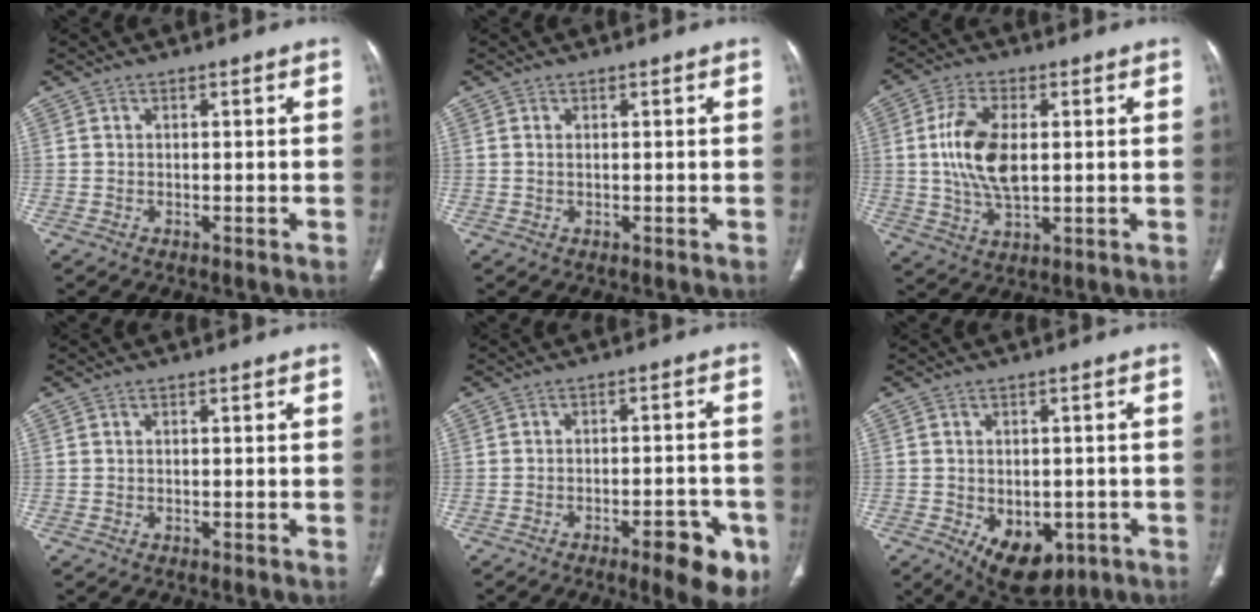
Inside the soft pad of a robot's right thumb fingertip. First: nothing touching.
{"total": 0.6, "force": [0.2, 0.3, 0.5], "torque": [-0.017, 0.002, 0.006]}
{"total": 11.5, "force": [1.3, 6.0, 9.8], "torque": [-0.196, -0.004, 0.027]}
{"total": 0.0}
{"total": 9.9, "force": [-5.0, 3.3, 7.9], "torque": [-0.081, 0.020, -0.061]}
{"total": 10.8, "force": [-4.2, 6.9, 7.3], "torque": [-0.082, 0.004, -0.042]}